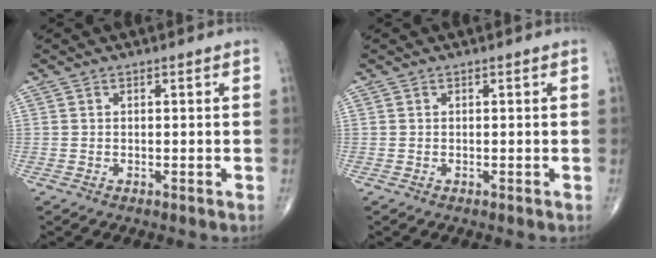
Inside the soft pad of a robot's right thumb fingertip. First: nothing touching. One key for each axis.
{"total": 0.0}